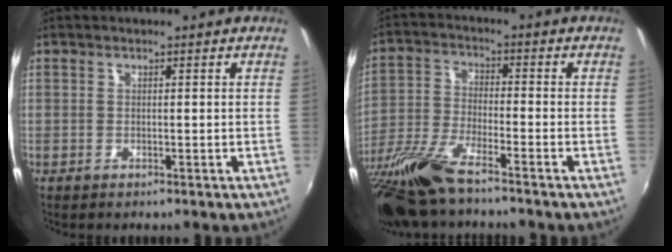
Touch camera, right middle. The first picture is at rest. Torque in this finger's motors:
{"motor_torque": [0.33, -0.32, 0.23, 0.13]}